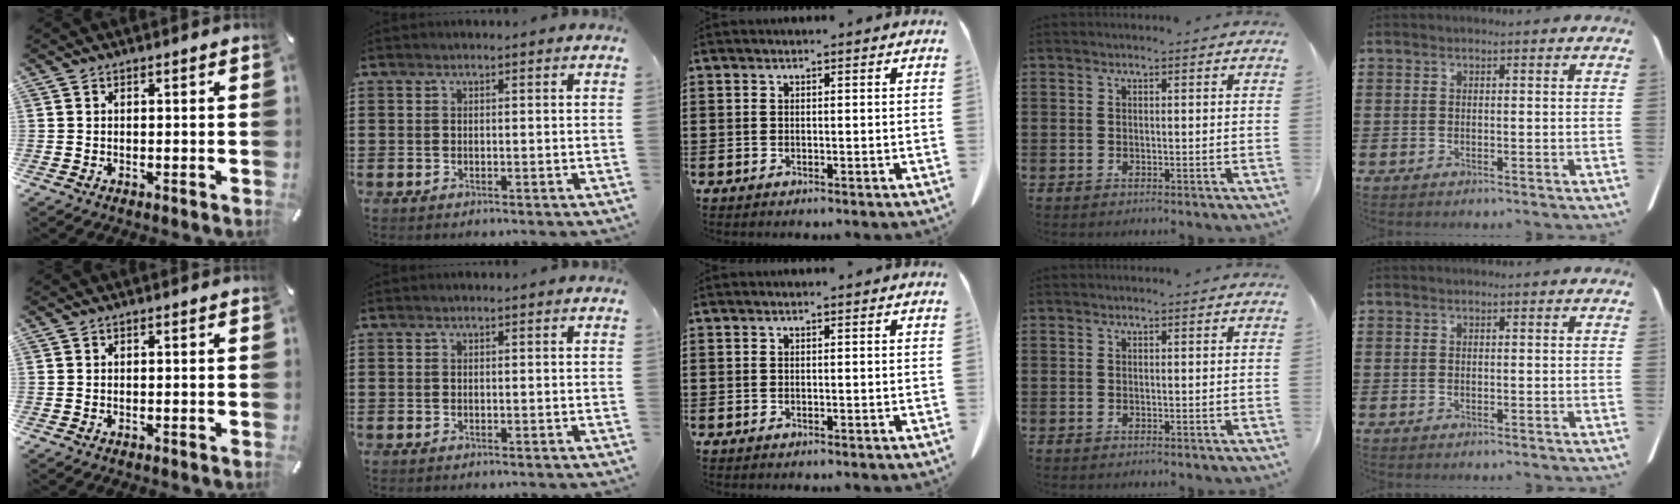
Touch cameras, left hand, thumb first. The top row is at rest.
{}